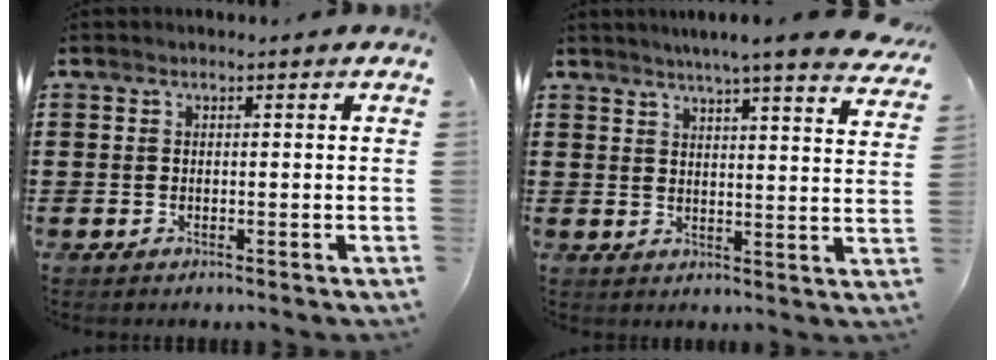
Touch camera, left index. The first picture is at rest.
{"total": 5.1, "force": [4.7, -0.6, 1.8], "torque": [-0.046, -0.028, 0.078]}